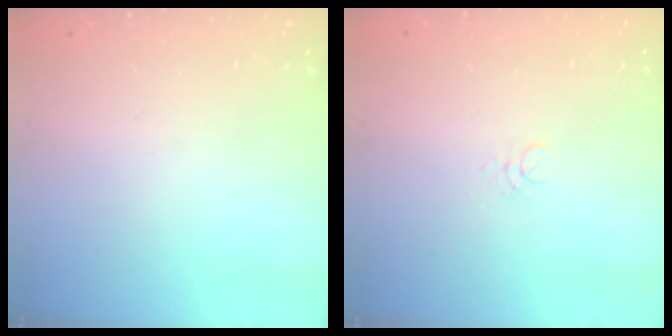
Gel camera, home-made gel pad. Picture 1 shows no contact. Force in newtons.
{"total": 3.0, "press": 3.0, "slide": 0.2}